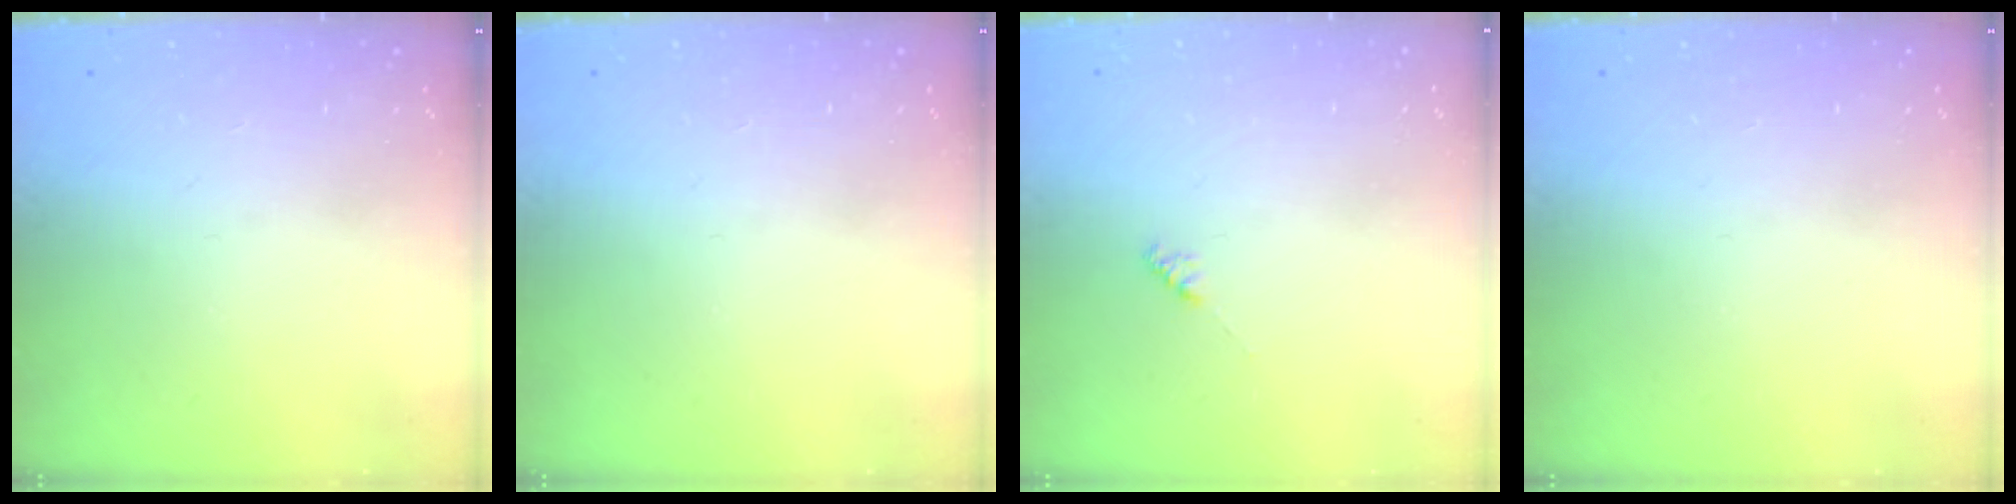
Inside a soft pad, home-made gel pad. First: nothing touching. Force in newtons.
{"total": 0.0}
{"total": 2.1, "press": 2.0, "slide": 0.5}
{"total": 0.0}